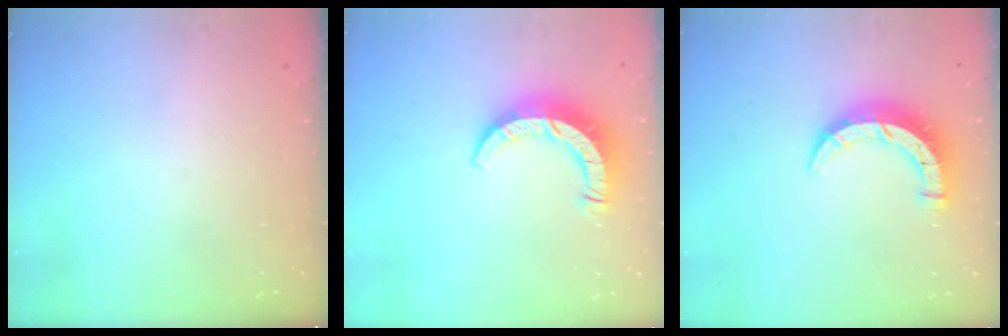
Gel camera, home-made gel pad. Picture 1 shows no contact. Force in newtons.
{"total": 9.4, "press": 9.3, "slide": 0.9}
{"total": 8.8, "press": 8.7, "slide": 0.9}